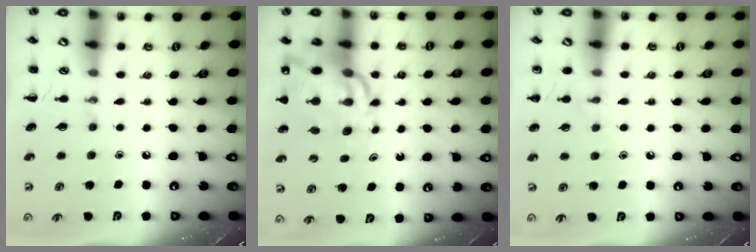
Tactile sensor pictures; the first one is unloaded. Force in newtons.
{"total": 13.6, "press": 13.0, "slide": 4.0}
{"total": 6.1, "press": 5.7, "slide": 2.2}